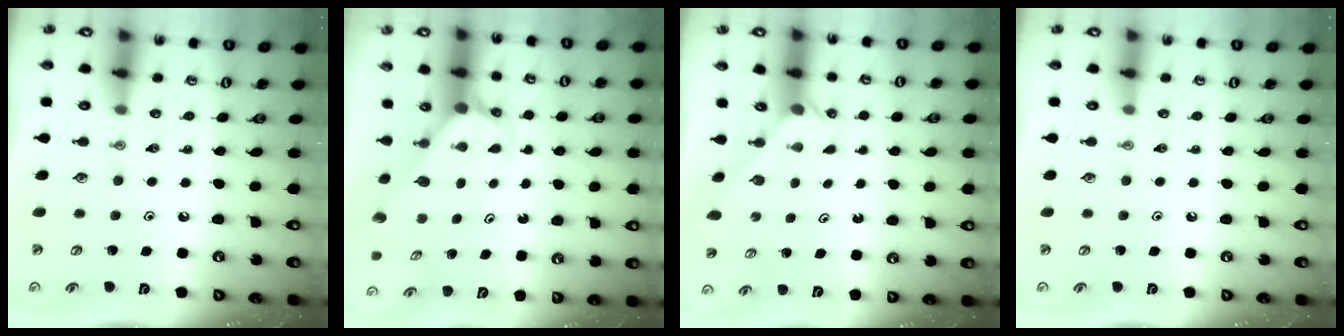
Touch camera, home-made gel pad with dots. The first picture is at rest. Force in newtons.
{"total": 2.7, "press": 2.7, "slide": 0.2}
{"total": 0.9, "press": 0.9, "slide": 0.1}
{"total": 0.0}